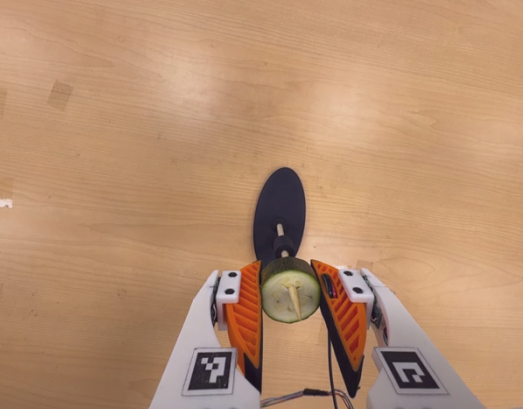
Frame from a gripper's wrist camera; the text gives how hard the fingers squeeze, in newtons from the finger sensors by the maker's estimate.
{"total": 10.0, "left": 8.5, "right": 11.5}